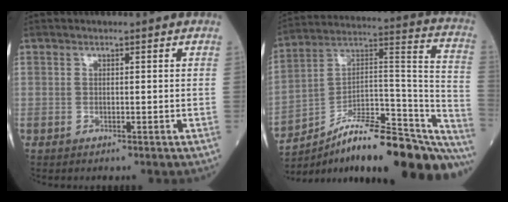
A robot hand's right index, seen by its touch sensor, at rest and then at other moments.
{"total": 26.8, "force": [-20.6, 5.6, 16.2], "torque": [-0.166, 0.038, -0.309]}